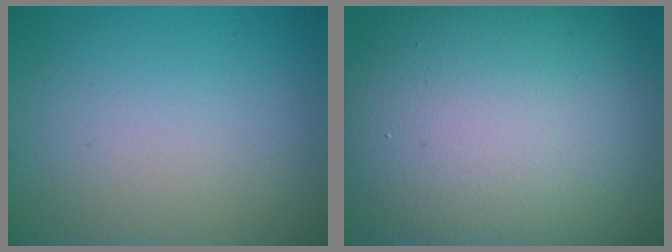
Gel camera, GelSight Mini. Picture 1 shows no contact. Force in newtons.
{"total": 16.9, "press": 16.8, "slide": 1.1}